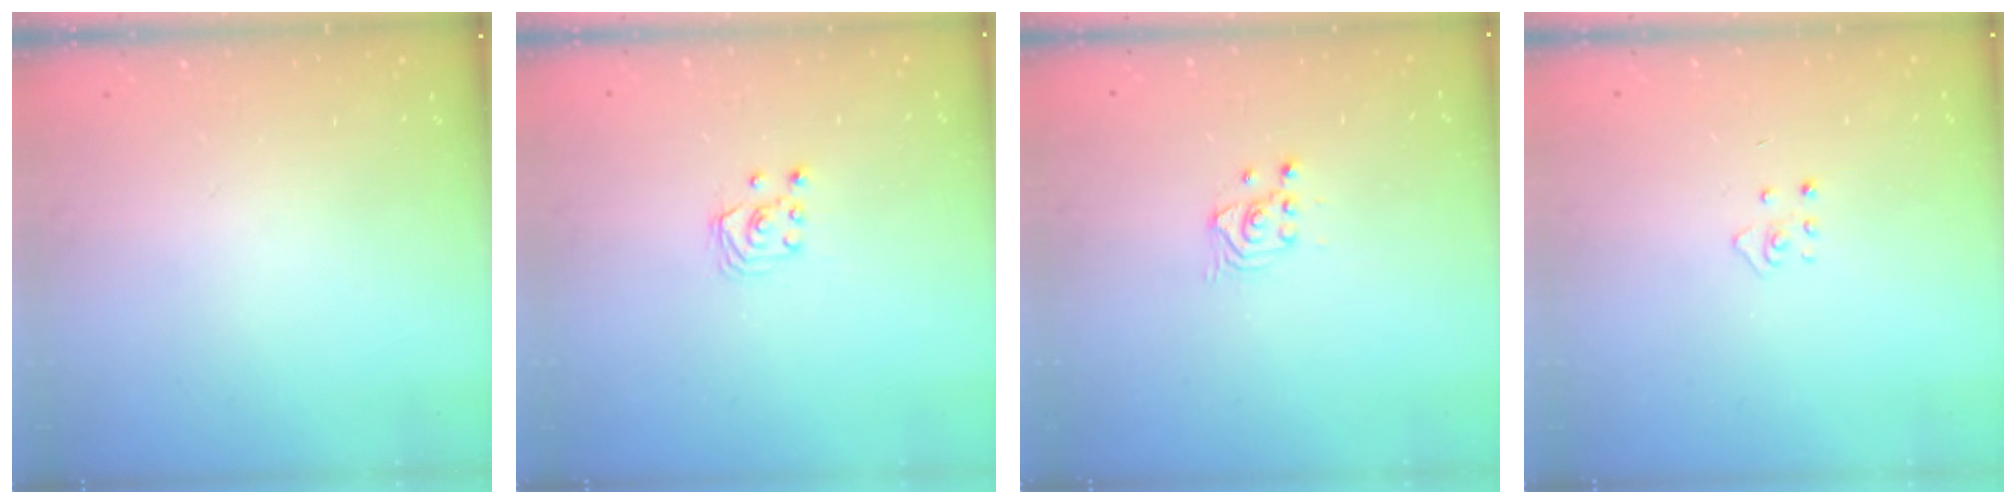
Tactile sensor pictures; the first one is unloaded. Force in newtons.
{"total": 2.6, "press": 2.6, "slide": 0.3}
{"total": 2.6, "press": 2.6, "slide": 0.1}
{"total": 3.7, "press": 3.6, "slide": 0.3}